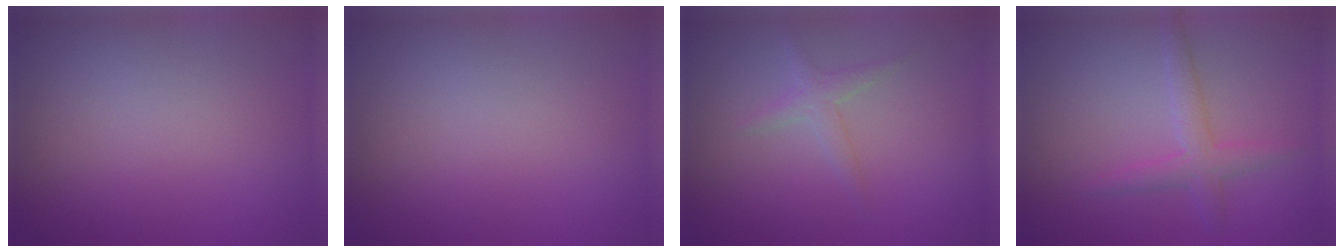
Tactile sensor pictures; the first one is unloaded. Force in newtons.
{"total": 0.0}
{"total": 1.3, "press": 1.3, "slide": 0.0}
{"total": 2.3, "press": 2.3, "slide": 0.1}